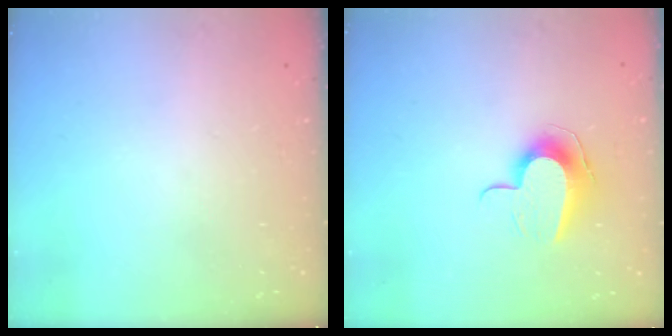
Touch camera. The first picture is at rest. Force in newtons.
{"total": 10.0, "press": 10.0, "slide": 1.2}